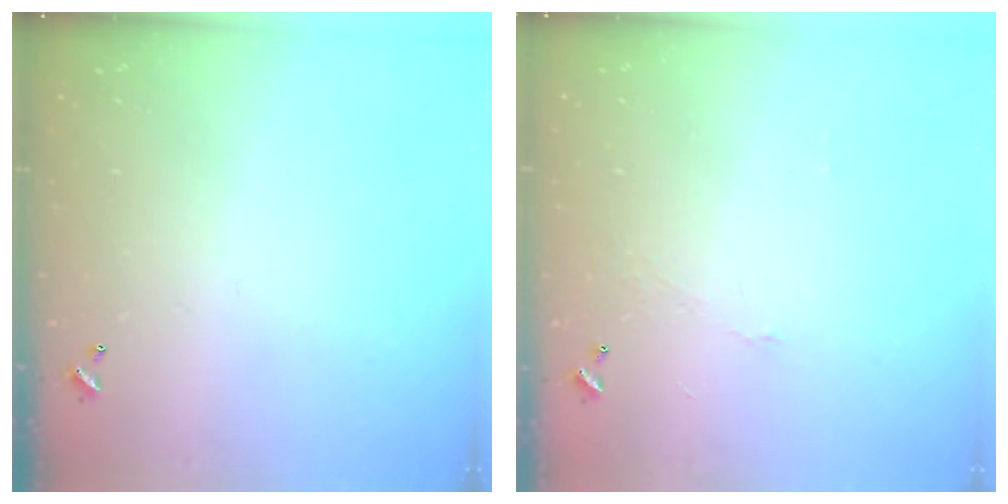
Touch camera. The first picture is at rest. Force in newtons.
{"total": 0.0}